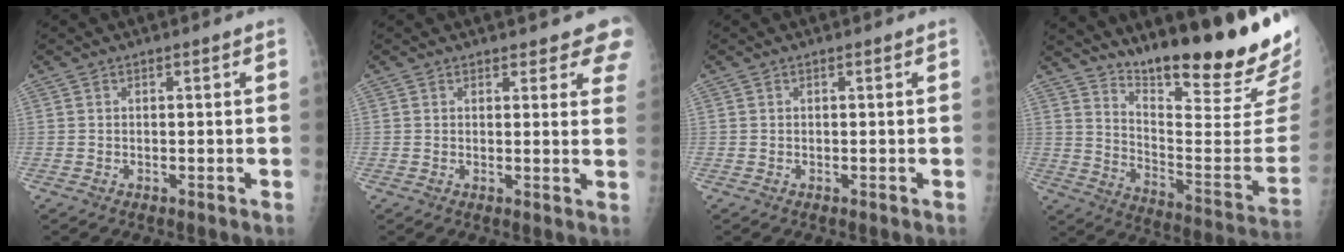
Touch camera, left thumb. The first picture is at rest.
{"total": 7.3, "force": [6.5, 2.8, 1.8], "torque": [0.030, -0.025, 0.049]}
{"total": 0.0}
{"total": 24.2, "force": [20.0, 2.0, 13.5], "torque": [-0.183, -0.168, 0.293]}